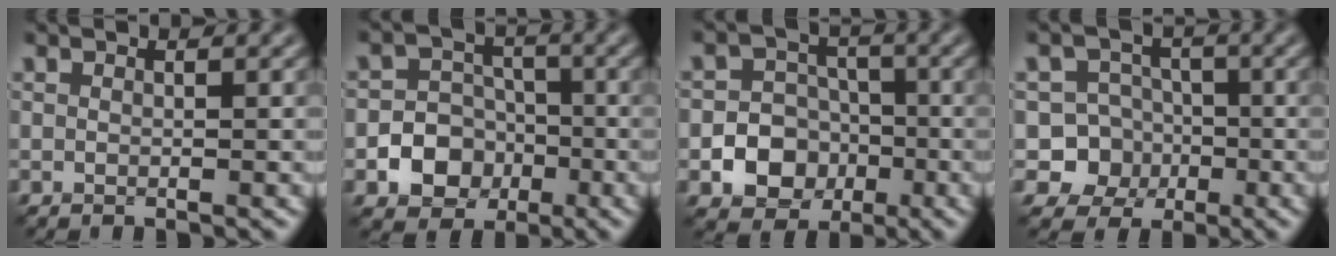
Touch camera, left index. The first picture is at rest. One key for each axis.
{"total": 7.5, "fx": -3.0, "fy": 6.5, "fz": 2.1, "tx": -0.017, "ty": -0.007, "tz": -0.074}
{"total": 8.6, "fx": -3.2, "fy": 7.5, "fz": 2.6, "tx": -0.027, "ty": -0.015, "tz": -0.074}
{"total": 6.5, "fx": -2.2, "fy": 6.0, "fz": 1.1, "tx": -0.001, "ty": 0.003, "tz": -0.062}